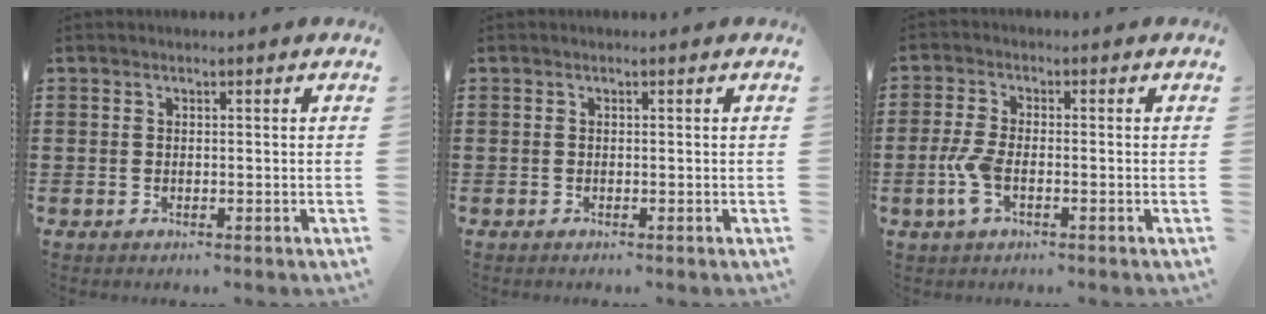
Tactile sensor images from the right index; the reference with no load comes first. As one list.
[{"total": 0.0}, {"total": 4.7, "force": [-1.4, 1.9, 4.1], "torque": [-0.105, -0.008, -0.033]}]